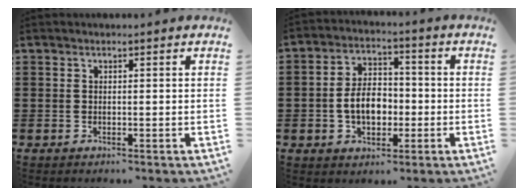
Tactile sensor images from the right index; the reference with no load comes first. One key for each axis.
{"total": 6.8, "fx": -1.4, "fy": 4.4, "fz": 5.0, "tx": -0.093, "ty": 0.001, "tz": -0.032}